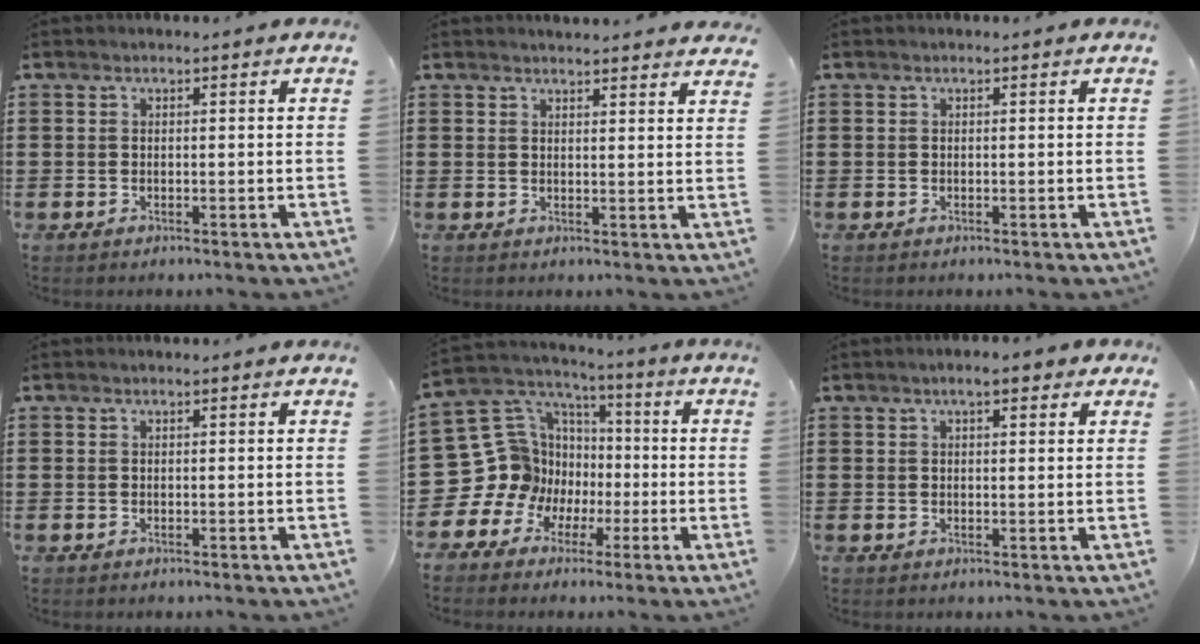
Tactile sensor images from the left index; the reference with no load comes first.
{"total": 2.2, "force": [2.2, -0.1, 0.0], "torque": [-0.006, -0.005, 0.043]}
{"total": 0.0}
{"total": 0.0}
{"total": 13.1, "force": [-1.6, 12.6, 3.0], "torque": [-0.137, -0.022, -0.003]}
{"total": 3.0, "force": [1.8, 0.8, 2.3], "torque": [-0.040, 0.005, 0.027]}